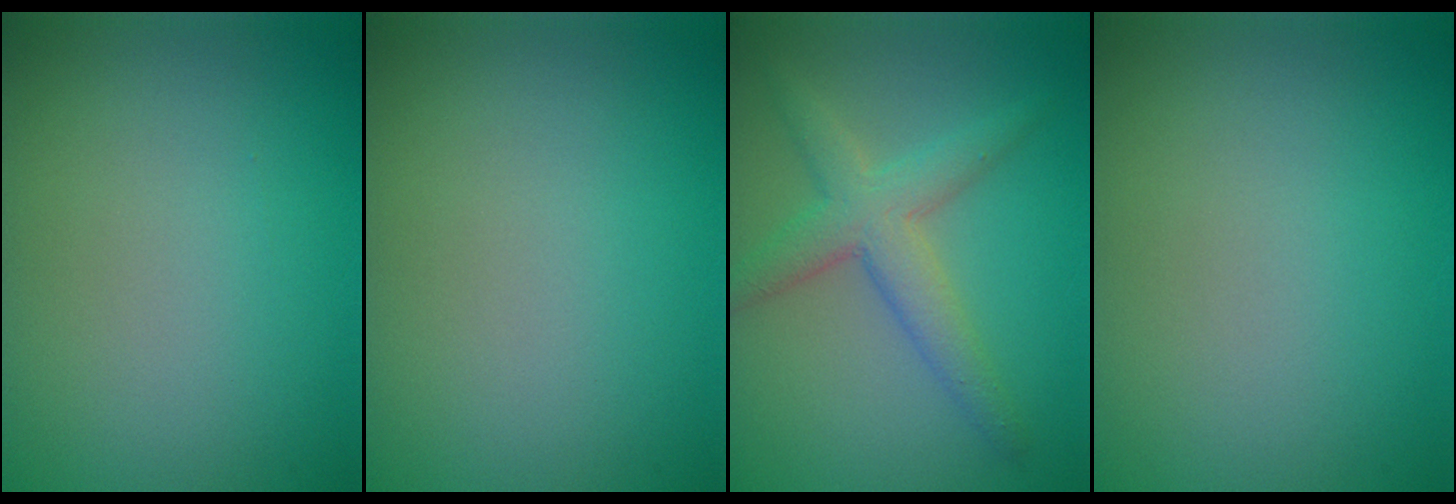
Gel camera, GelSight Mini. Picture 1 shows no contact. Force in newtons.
{"total": 0.0}
{"total": 4.1, "press": 4.1, "slide": 0.1}
{"total": 0.0}